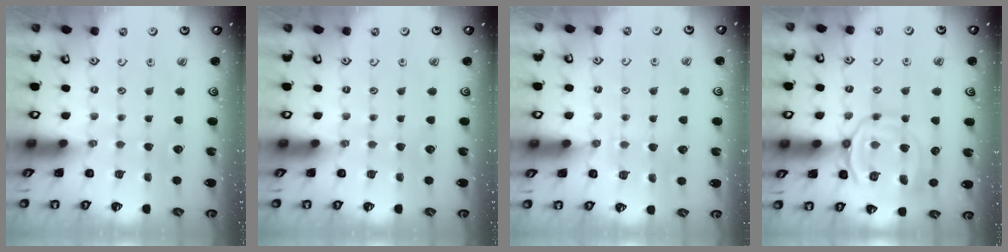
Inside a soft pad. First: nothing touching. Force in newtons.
{"total": 0.0}
{"total": 2.9, "press": 2.8, "slide": 0.6}
{"total": 14.3, "press": 14.2, "slide": 1.4}